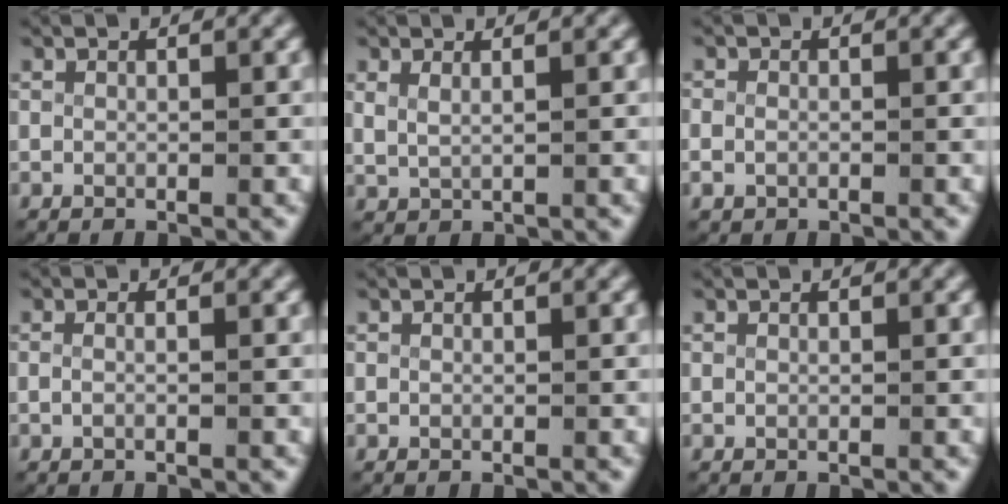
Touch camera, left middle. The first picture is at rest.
{"total": 1.2, "force": [0.9, 0.4, 0.7], "torque": [-0.023, -0.005, 0.026]}
{"total": 1.7, "force": [-0.8, 1.3, 0.7], "torque": [-0.032, -0.011, -0.006]}
{"total": 0.9, "force": [-0.5, -0.1, 0.7], "torque": [-0.024, -0.009, -0.005]}
{"total": 0.0}
{"total": 0.0}